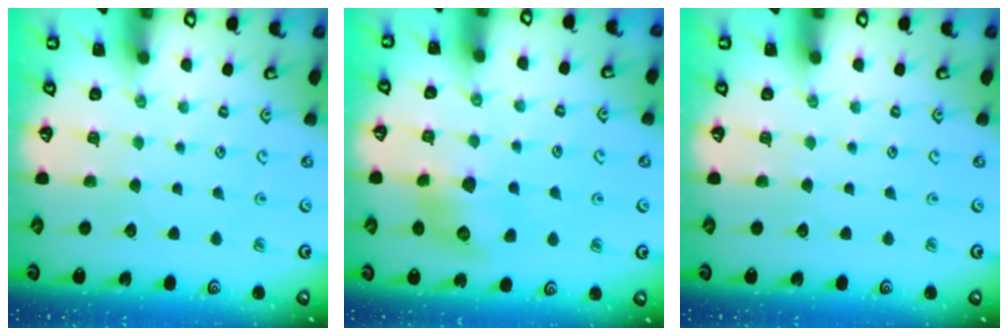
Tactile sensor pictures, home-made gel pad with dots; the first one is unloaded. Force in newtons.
{"total": 9.5, "press": 9.5, "slide": 0.4}
{"total": 0.0}